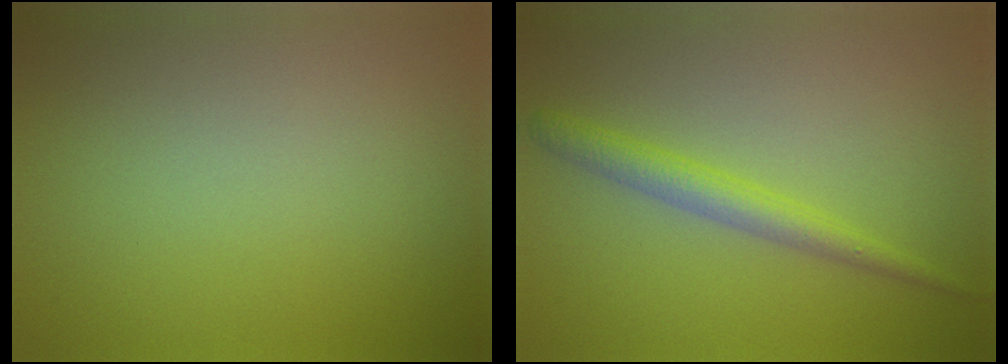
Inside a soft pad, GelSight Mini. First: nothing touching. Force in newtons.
{"total": 2.6, "press": 2.6, "slide": 0.0}